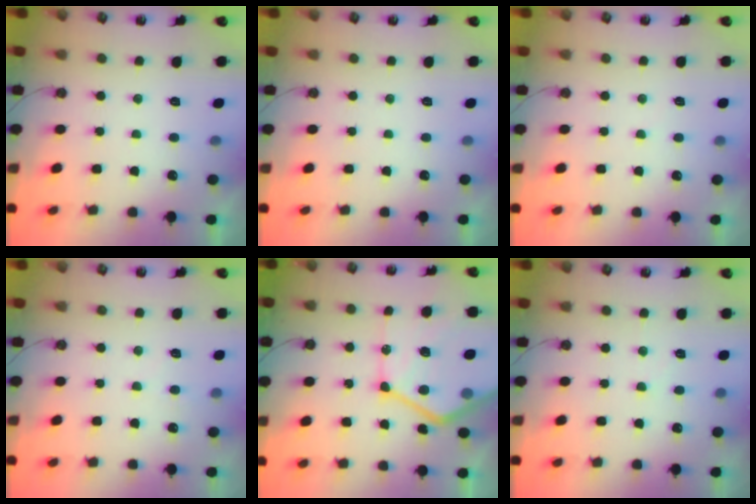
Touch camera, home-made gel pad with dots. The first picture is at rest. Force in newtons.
{"total": 0.0}
{"total": 5.0, "press": 5.0, "slide": 0.5}
{"total": 4.8, "press": 4.7, "slide": 0.6}
{"total": 26.9, "press": 26.8, "slide": 2.9}
{"total": 5.2, "press": 5.1, "slide": 1.0}